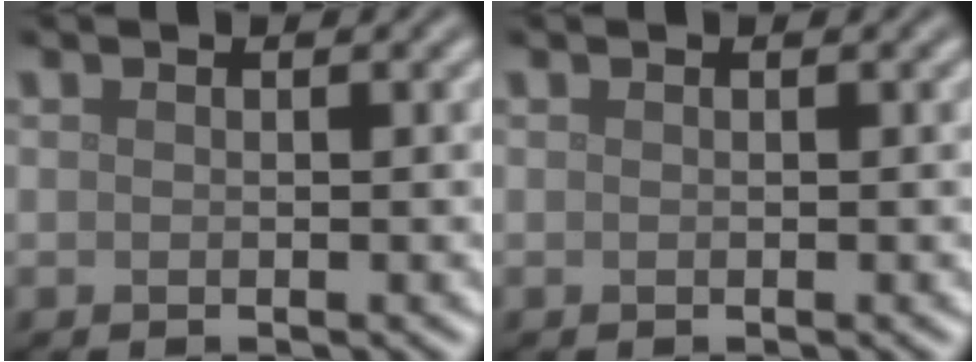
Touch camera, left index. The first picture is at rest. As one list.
[{"total": 0.0}]